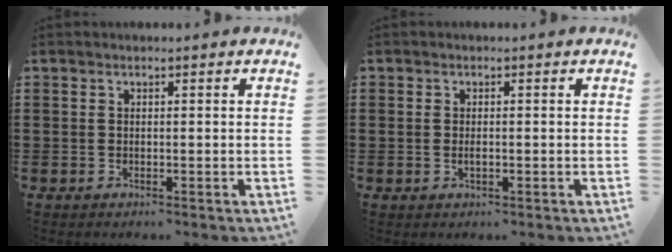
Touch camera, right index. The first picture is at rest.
{"total": 1.2, "force": [-0.2, 0.5, 1.1], "torque": [-0.021, 0.001, -0.004]}